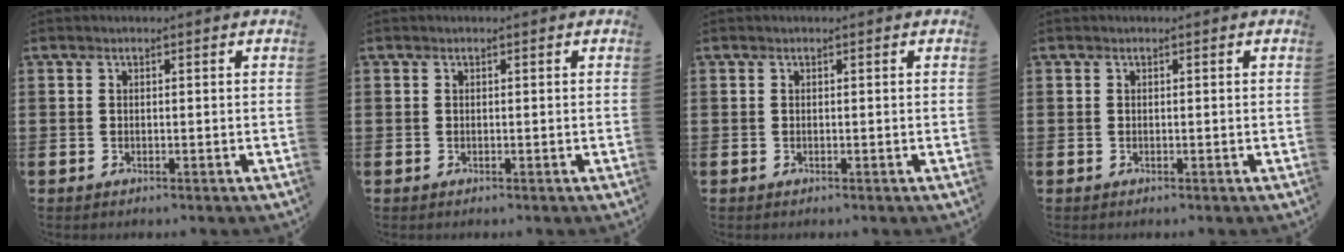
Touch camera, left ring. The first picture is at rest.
{"total": 0.0}
{"total": 0.0}
{"total": 0.0}